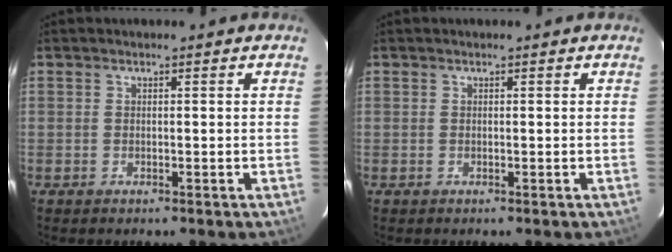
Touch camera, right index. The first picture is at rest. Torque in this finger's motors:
{"motor_torque": [0.00, 0.00, 0.00, 0.00]}